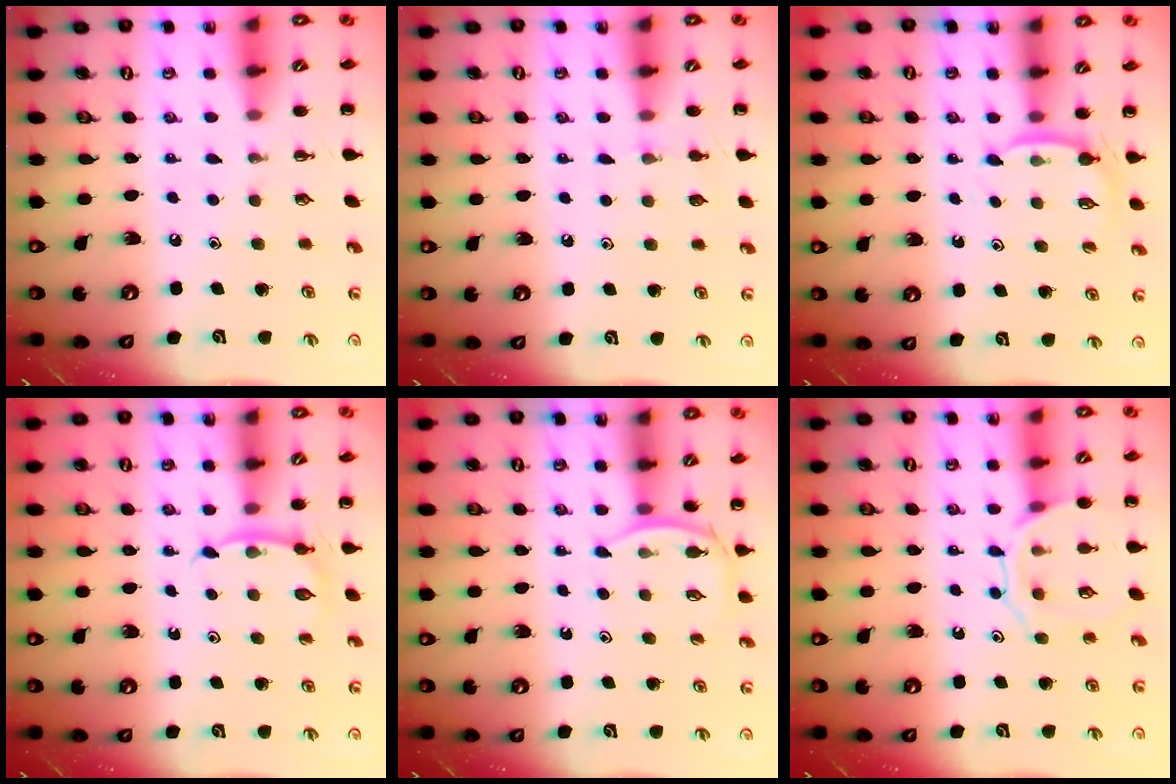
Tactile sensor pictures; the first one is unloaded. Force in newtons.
{"total": 4.2, "press": 3.9, "slide": 1.6}
{"total": 5.6, "press": 5.4, "slide": 1.4}
{"total": 4.0, "press": 3.8, "slide": 1.4}
{"total": 4.3, "press": 4.1, "slide": 1.1}
{"total": 11.1, "press": 11.0, "slide": 0.8}